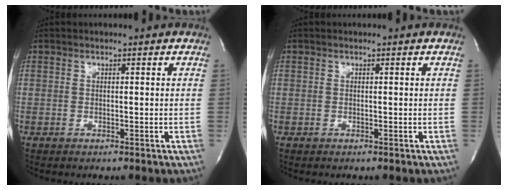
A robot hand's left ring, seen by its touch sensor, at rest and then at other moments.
{"total": 0.0}